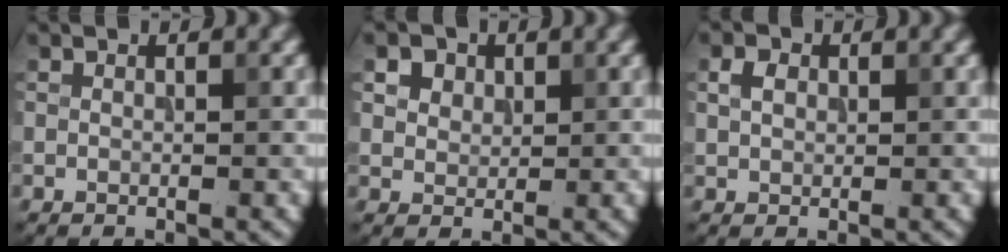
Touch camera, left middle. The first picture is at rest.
{"total": 6.0, "force": [3.5, 4.0, 2.8], "torque": [-0.060, 0.011, 0.052]}
{"total": 1.7, "force": [0.6, 1.3, 1.0], "torque": [-0.019, 0.006, 0.009]}